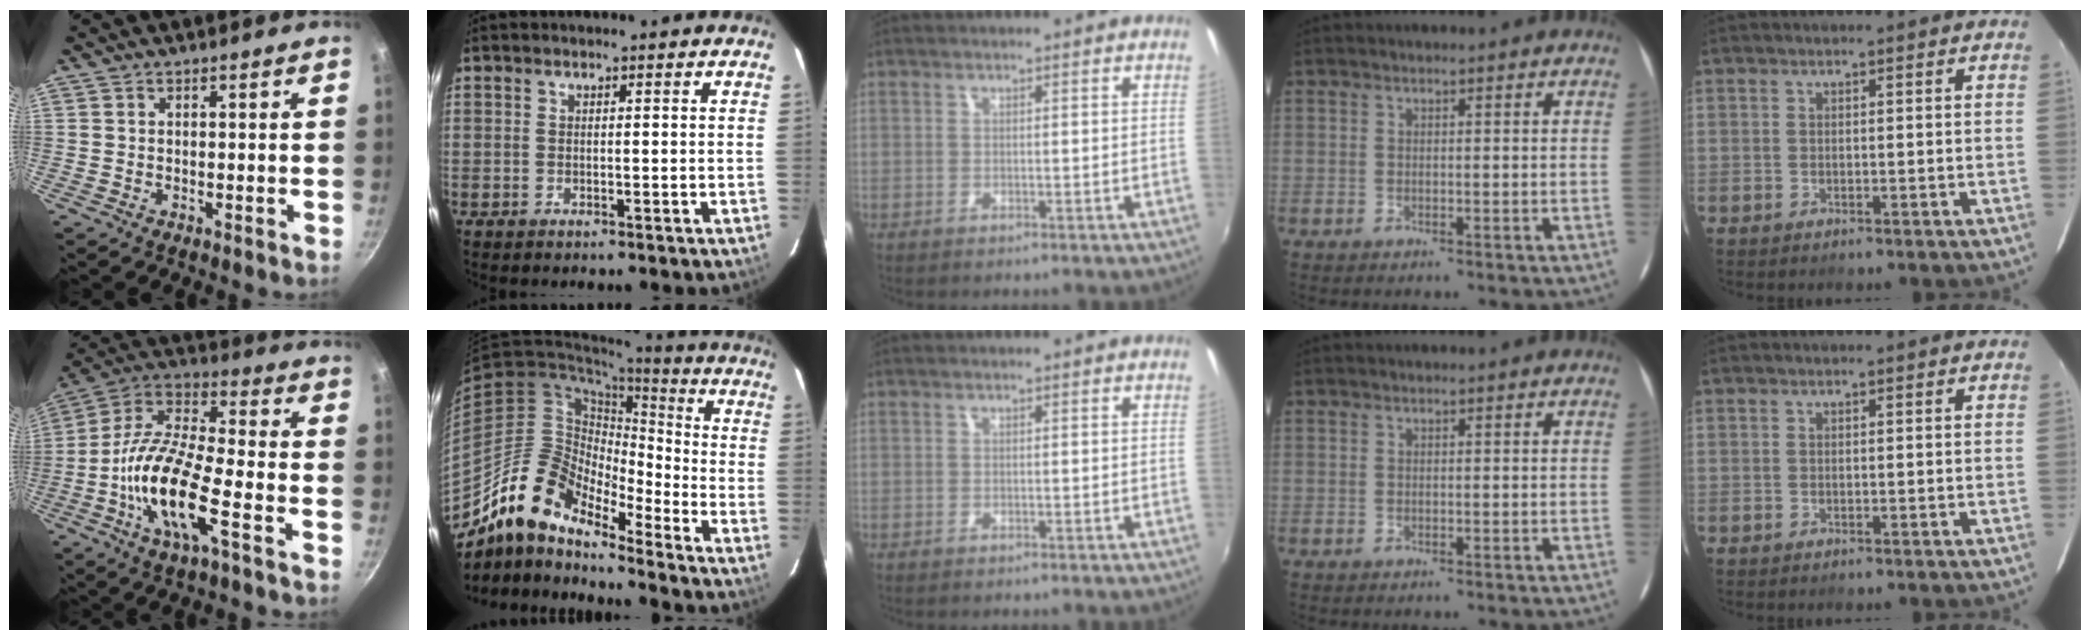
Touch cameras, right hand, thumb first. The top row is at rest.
{"thumb": {"total": 16.5, "force": [-6.1, 5.0, 14.5], "torque": [-0.283, 0.037, -0.135]}, "index": {"total": 15.0, "force": [-12.3, 4.8, 7.1], "torque": [-0.123, 0.002, -0.244]}}